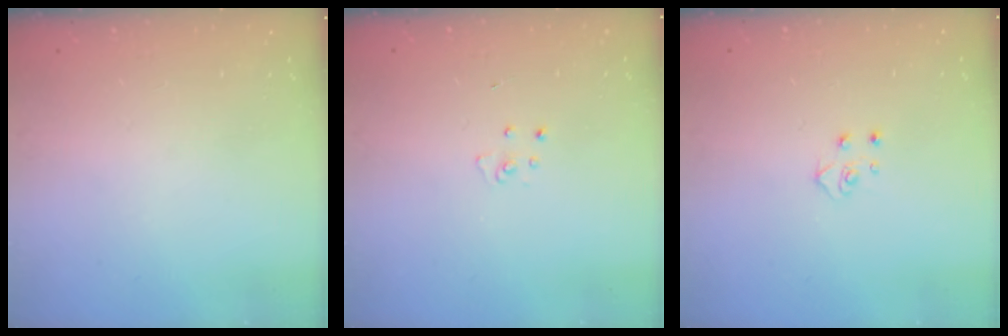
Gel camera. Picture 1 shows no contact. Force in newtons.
{"total": 3.6, "press": 3.6, "slide": 0.3}
{"total": 3.9, "press": 3.9, "slide": 0.4}